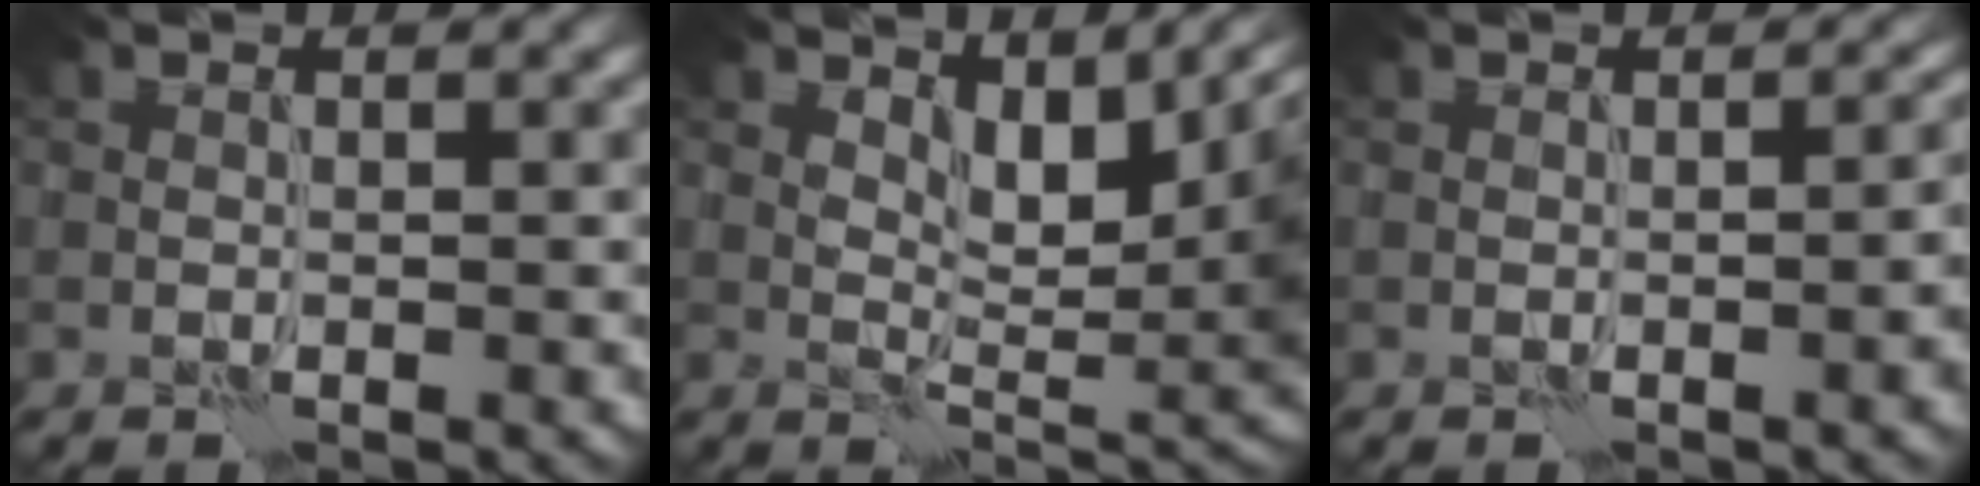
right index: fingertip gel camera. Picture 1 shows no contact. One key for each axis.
{"total": 9.1, "fx": 2.7, "fy": 3.7, "fz": 7.9, "tx": -0.120, "ty": -0.005, "tz": 0.045}
{"total": 4.0, "fx": -0.6, "fy": 1.5, "fz": 3.7, "tx": -0.030, "ty": 0.004, "tz": -0.002}